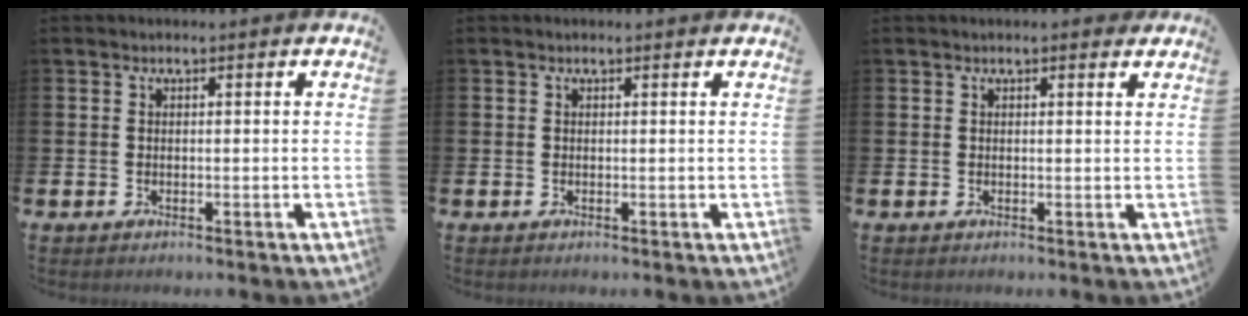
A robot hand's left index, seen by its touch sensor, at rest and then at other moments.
{"total": 0.0}
{"total": 1.0, "force": [0.9, 0.1, 0.3], "torque": [-0.008, 0.003, 0.016]}